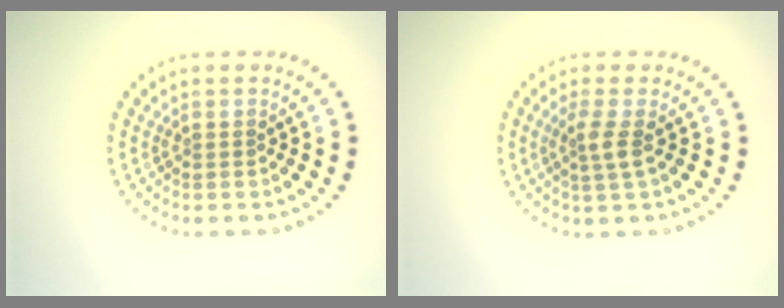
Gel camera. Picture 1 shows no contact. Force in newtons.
{"total": 1.8, "press": 1.4, "slide": 1.2}